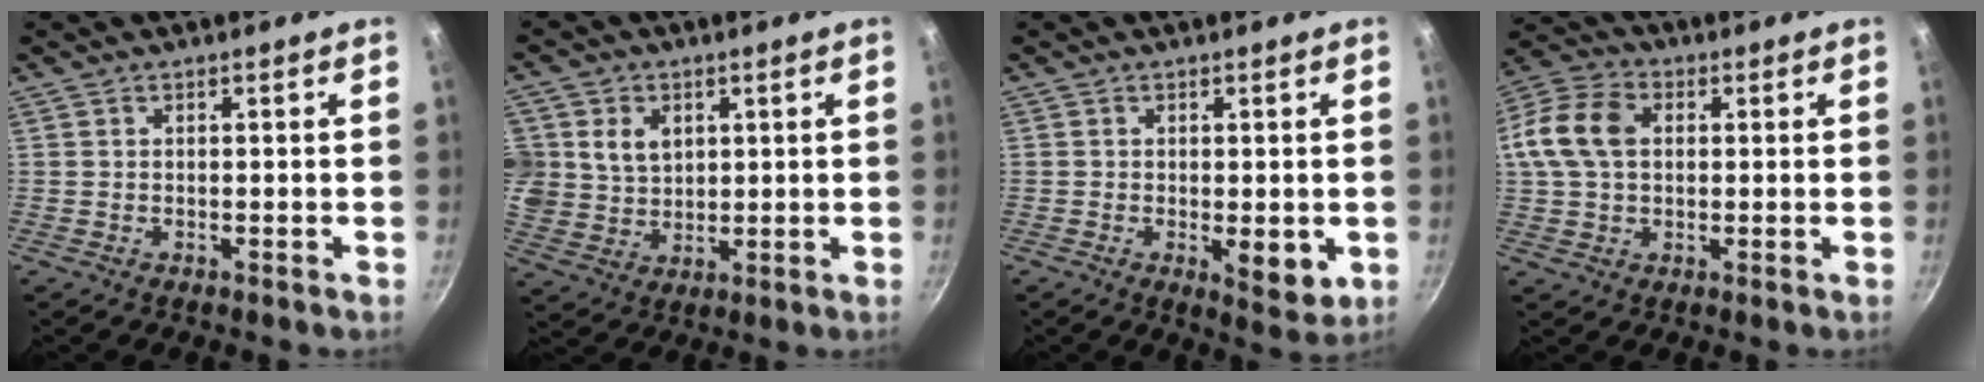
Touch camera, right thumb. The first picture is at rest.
{"total": 9.6, "force": [2.5, 8.3, 4.3], "torque": [-0.070, -0.012, 0.049]}
{"total": 5.8, "force": [-0.9, 2.4, 5.2], "torque": [-0.065, -0.014, -0.006]}
{"total": 12.1, "force": [1.7, 8.5, 8.4], "torque": [-0.151, 0.021, 0.018]}